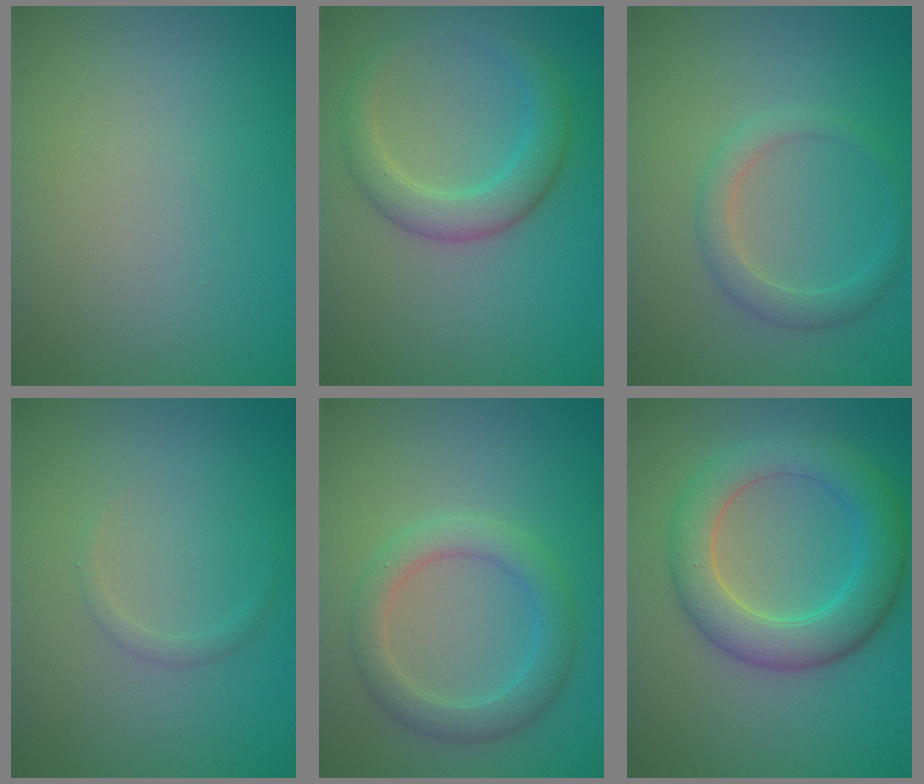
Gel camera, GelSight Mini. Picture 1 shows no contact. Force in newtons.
{"total": 3.7, "press": 3.7, "slide": 0.1}
{"total": 2.2, "press": 2.2, "slide": 0.2}
{"total": 0.8, "press": 0.8, "slide": 0.0}
{"total": 3.4, "press": 3.4, "slide": 0.1}
{"total": 6.1, "press": 6.1, "slide": 0.5}